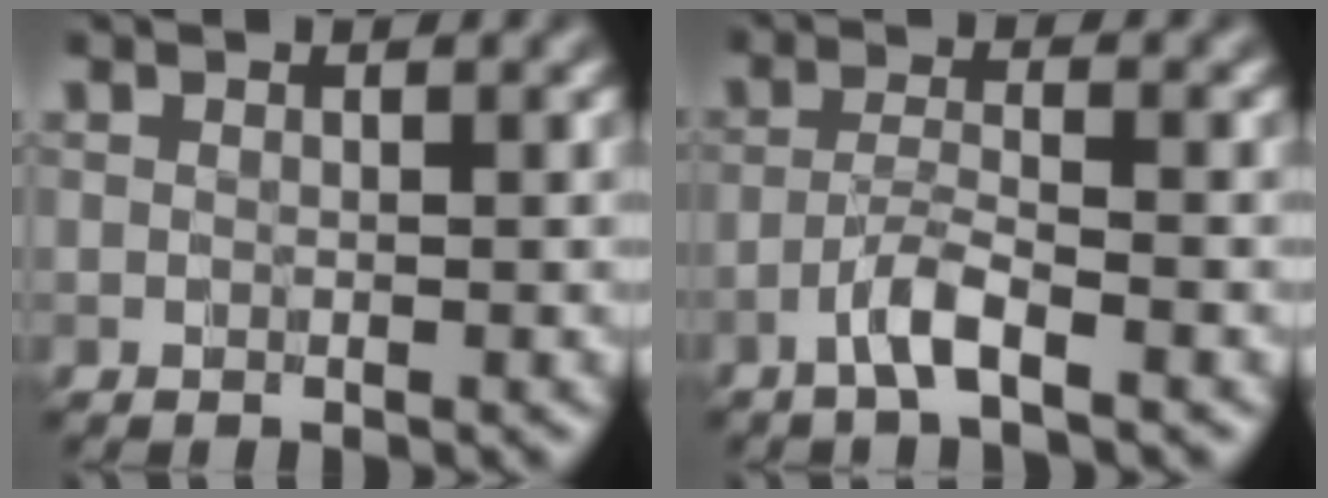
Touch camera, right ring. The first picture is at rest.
{"total": 2.4, "force": [-1.6, 0.1, 1.8], "torque": [-0.033, 0.008, -0.040]}